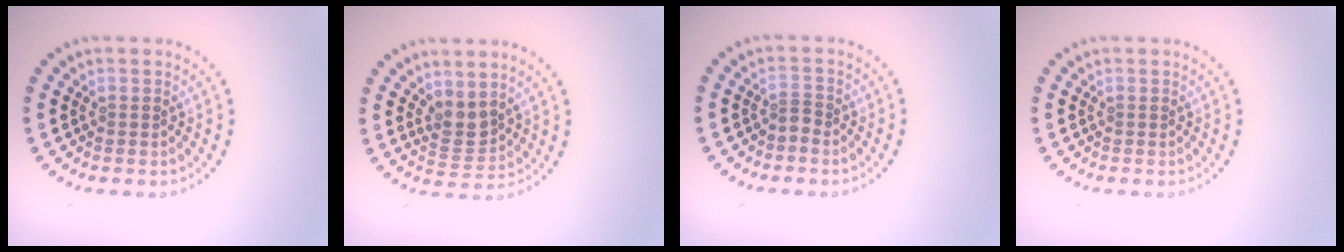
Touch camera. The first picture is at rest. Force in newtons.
{"total": 2.3, "press": 1.8, "slide": 1.3}
{"total": 0.8, "press": 0.4, "slide": 0.6}
{"total": 0.0}